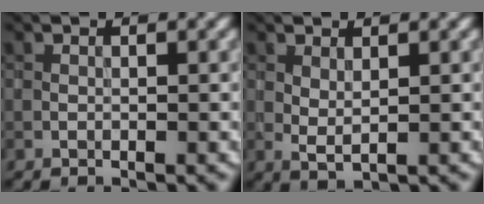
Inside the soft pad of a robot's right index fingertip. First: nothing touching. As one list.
[{"total": 1.3, "force": [0.7, 0.4, 1.0], "torque": [-0.026, -0.004, 0.018]}]